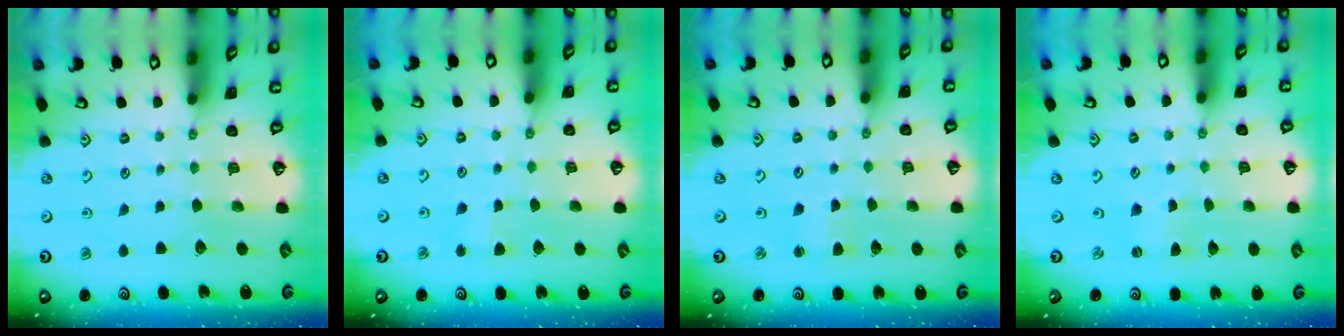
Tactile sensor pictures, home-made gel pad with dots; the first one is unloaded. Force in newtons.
{"total": 2.9, "press": 2.8, "slide": 0.4}
{"total": 3.0, "press": 3.0, "slide": 0.3}
{"total": 0.7, "press": 0.7, "slide": 0.3}